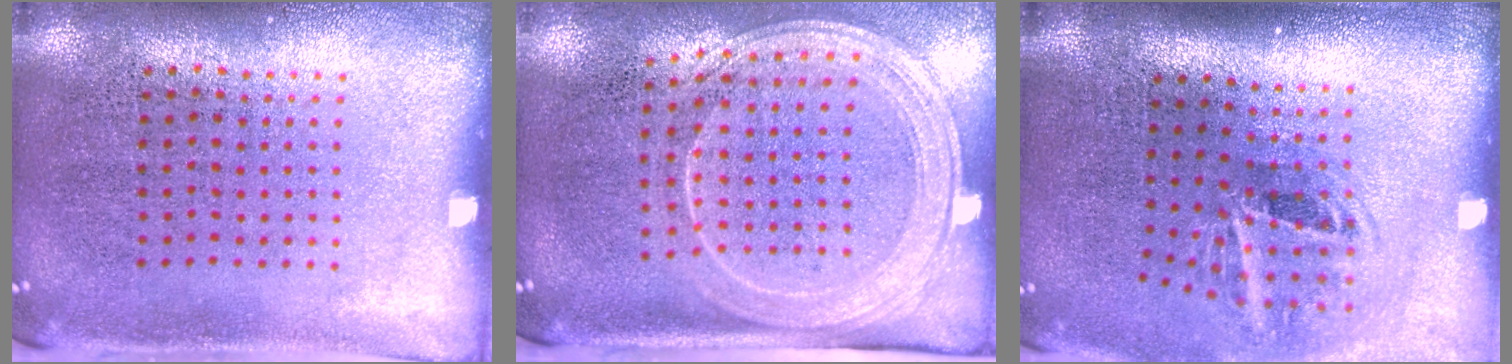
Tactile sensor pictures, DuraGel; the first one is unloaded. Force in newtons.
{"total": 2.1, "press": 1.8, "slide": 1.0}
{"total": 2.0, "press": 1.1, "slide": 1.6}